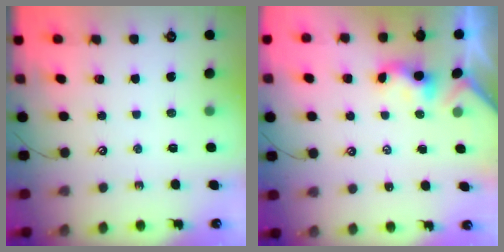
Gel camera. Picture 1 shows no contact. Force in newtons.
{"total": 0.5, "press": 0.4, "slide": 0.4}